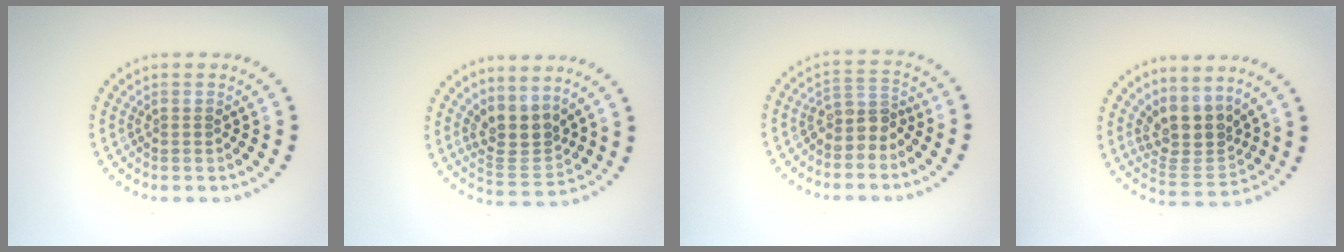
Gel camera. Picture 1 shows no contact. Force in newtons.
{"total": 3.4, "press": 2.9, "slide": 1.8}
{"total": 2.6, "press": 2.0, "slide": 1.6}
{"total": 4.1, "press": 3.2, "slide": 2.5}